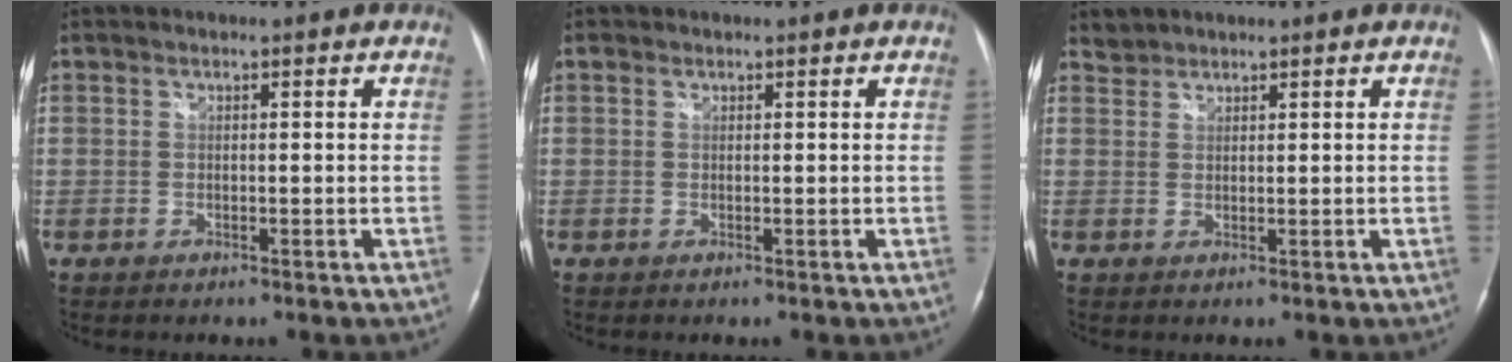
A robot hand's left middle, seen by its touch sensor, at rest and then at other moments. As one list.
[{"total": 0.5, "force": [0.3, 0.4, 0.1], "torque": [-0.002, 0.004, 0.003]}, {"total": 1.6, "force": [1.4, 0.6, -0.4], "torque": [0.008, 0.006, 0.025]}]